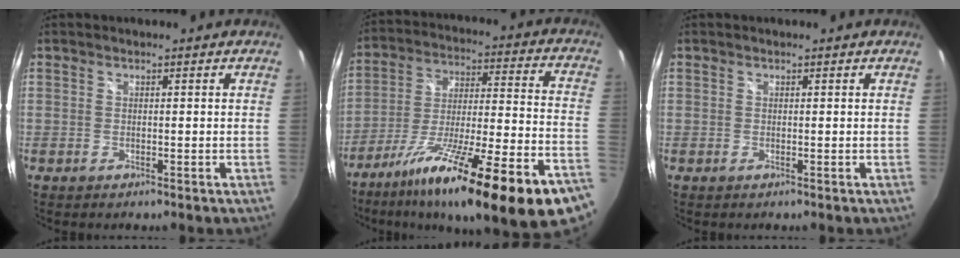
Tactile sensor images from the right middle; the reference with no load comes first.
{"total": 30.5, "force": [-20.8, 4.1, 22.0], "torque": [-0.328, -0.066, -0.314]}
{"total": 0.0}